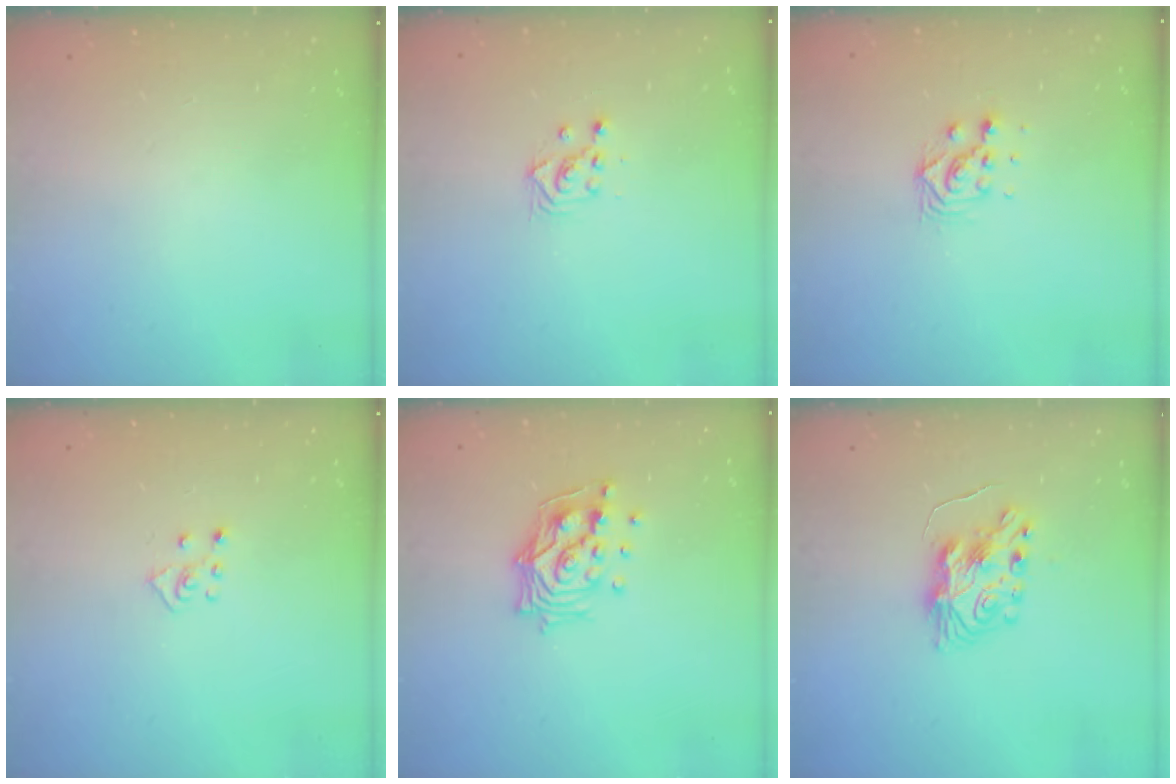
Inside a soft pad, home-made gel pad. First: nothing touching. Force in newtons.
{"total": 2.3, "press": 2.3, "slide": 0.1}
{"total": 6.1, "press": 6.1, "slide": 0.2}
{"total": 4.5, "press": 4.5, "slide": 0.4}
{"total": 12.9, "press": 12.7, "slide": 2.2}
{"total": 8.8, "press": 8.8, "slide": 0.6}